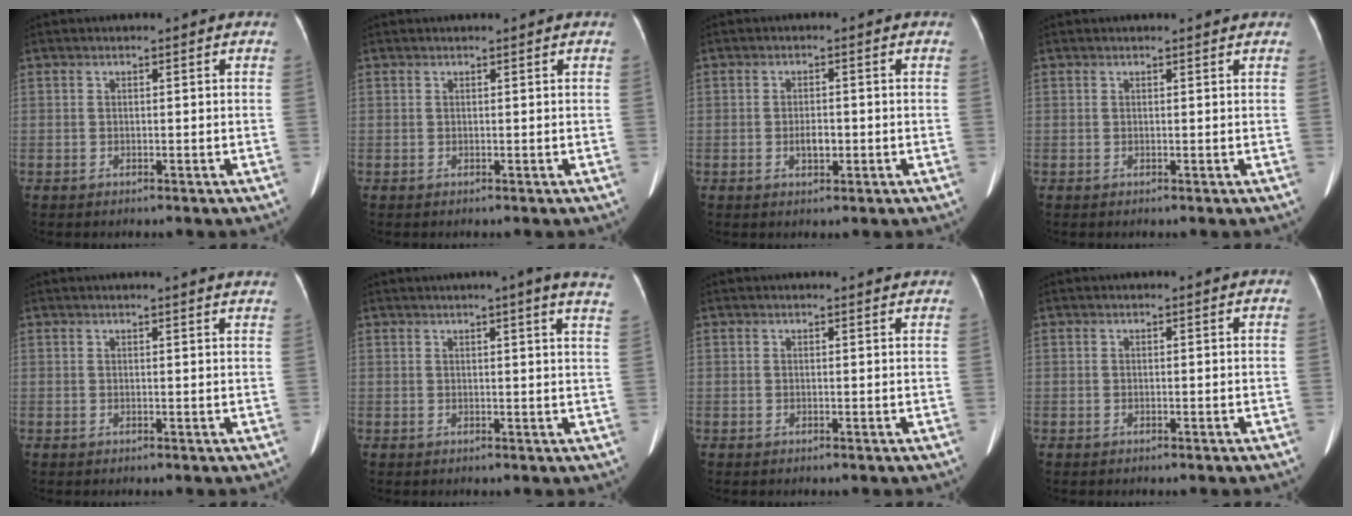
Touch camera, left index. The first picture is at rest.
{"total": 1.0, "force": [0.9, -0.1, 0.4], "torque": [-0.008, 0.009, 0.018]}
{"total": 2.3, "force": [-0.6, 1.1, 2.0], "torque": [-0.036, 0.001, -0.005]}
{"total": 1.3, "force": [1.3, -0.2, 0.1], "torque": [-0.011, 0.001, 0.015]}
{"total": 7.6, "force": [7.1, 0.0, 2.8], "torque": [-0.035, 0.010, 0.063]}
{"total": 10.5, "force": [8.5, -0.6, 6.1], "torque": [-0.071, -0.014, 0.076]}
{"total": 2.0, "force": [2.0, 0.0, 0.2], "torque": [-0.008, 0.001, 0.019]}
{"total": 0.0}